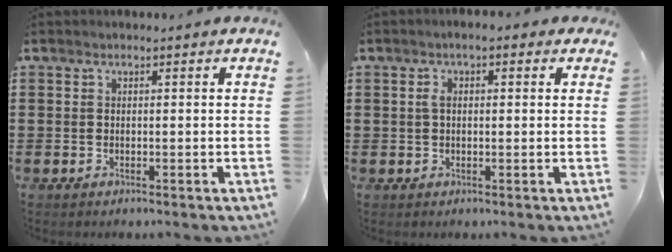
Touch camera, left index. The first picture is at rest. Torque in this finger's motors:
{"motor_torque": [1.13, -1.01, 0.49, 0.07]}